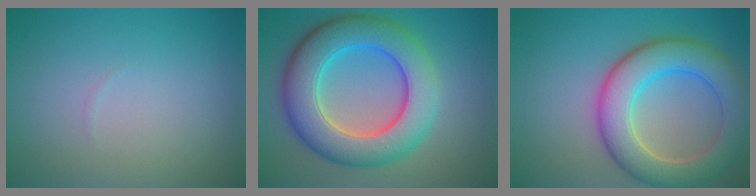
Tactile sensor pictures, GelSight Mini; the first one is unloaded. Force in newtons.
{"total": 9.7, "press": 9.7, "slide": 0.4}
{"total": 7.9, "press": 7.9, "slide": 0.5}